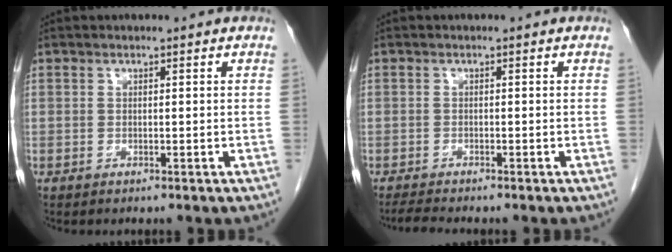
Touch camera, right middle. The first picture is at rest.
{"total": 2.3, "force": [-2.1, -0.3, 0.8], "torque": [-0.020, -0.010, -0.039]}